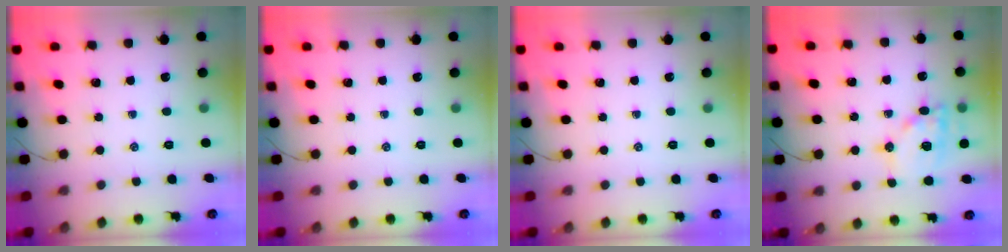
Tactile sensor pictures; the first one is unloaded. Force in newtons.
{"total": 0.0}
{"total": 0.0}
{"total": 13.4, "press": 13.2, "slide": 2.2}